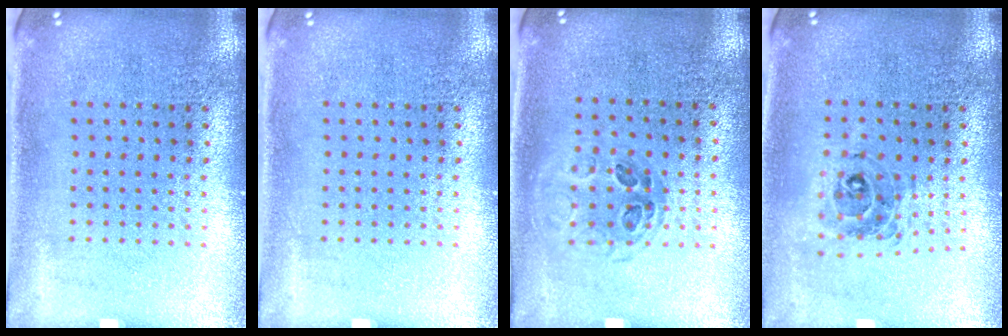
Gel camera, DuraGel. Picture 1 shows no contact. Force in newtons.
{"total": 0.0}
{"total": 1.0, "press": 0.8, "slide": 0.5}
{"total": 0.7, "press": 0.7, "slide": 0.1}